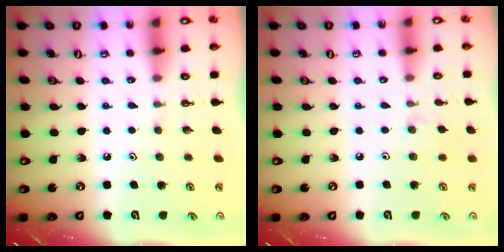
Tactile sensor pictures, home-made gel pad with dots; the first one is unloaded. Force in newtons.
{"total": 3.5, "press": 3.5, "slide": 0.5}